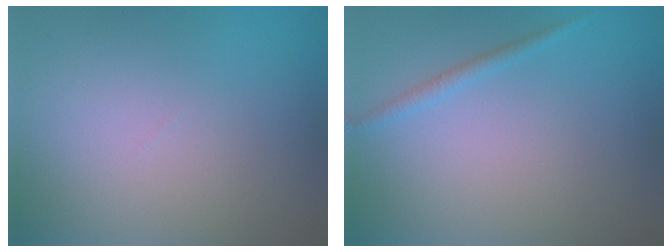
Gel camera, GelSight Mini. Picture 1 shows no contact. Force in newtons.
{"total": 1.1, "press": 1.0, "slide": 0.1}